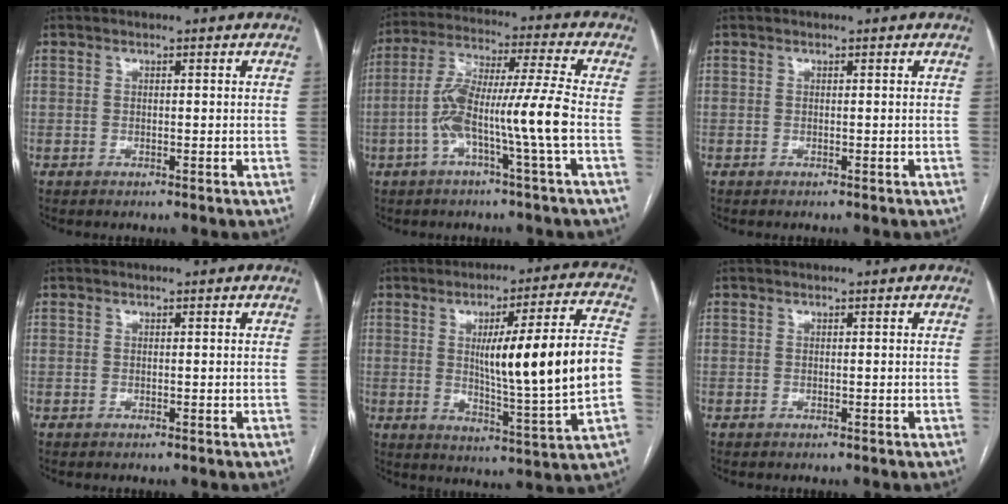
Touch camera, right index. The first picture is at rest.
{"total": 11.0, "force": [-2.9, -0.6, 10.6], "torque": [-0.204, 0.017, -0.058]}
{"total": 0.0}
{"total": 0.0}
{"total": 17.9, "force": [0.4, 0.3, 17.9], "torque": [-0.271, -0.001, 0.006]}
{"total": 0.0}